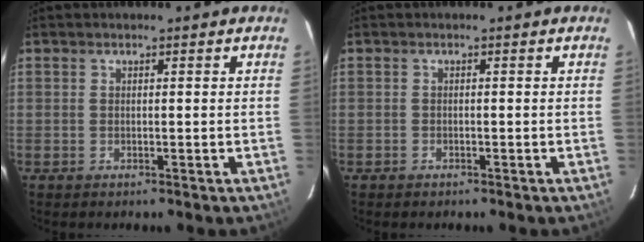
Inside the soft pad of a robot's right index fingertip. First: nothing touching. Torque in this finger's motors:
{"motor_torque": [-0.07, 0.04, 0.06, -0.01]}